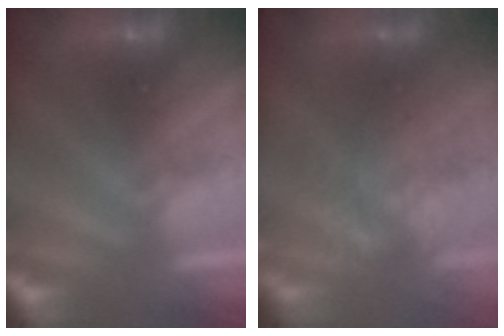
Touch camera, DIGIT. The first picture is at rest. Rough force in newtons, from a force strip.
{"total": 7.6}